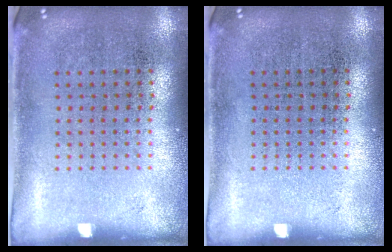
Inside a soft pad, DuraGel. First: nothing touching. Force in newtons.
{"total": 0.0}